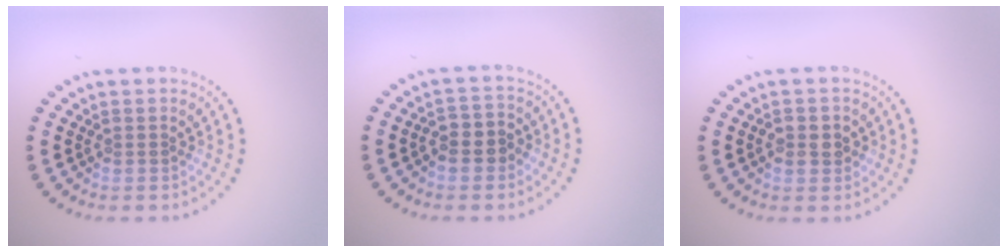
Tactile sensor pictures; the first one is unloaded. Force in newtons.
{"total": 2.5, "press": 2.3, "slide": 0.8}
{"total": 1.9, "press": 1.9, "slide": 0.1}